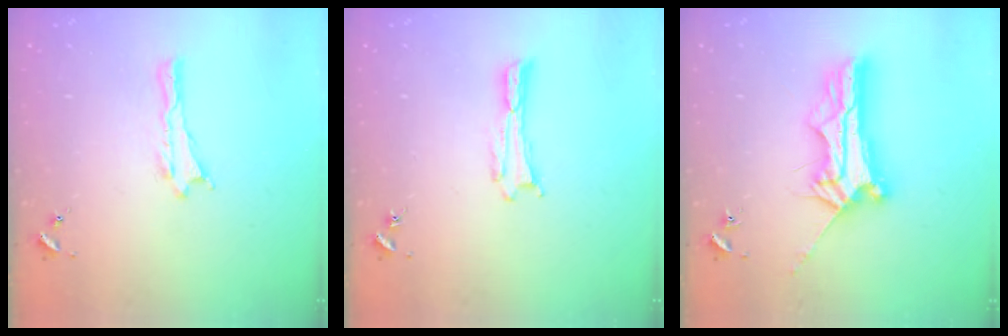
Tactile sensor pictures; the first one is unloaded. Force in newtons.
{"total": 0.0}
{"total": 10.5, "press": 10.5, "slide": 0.9}